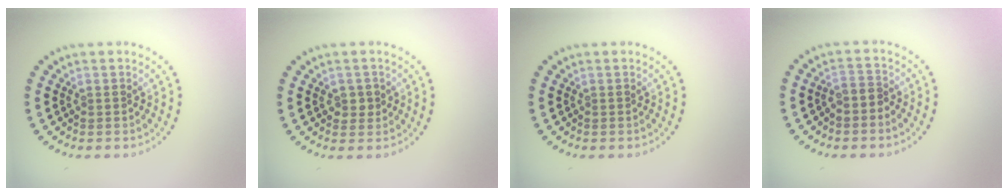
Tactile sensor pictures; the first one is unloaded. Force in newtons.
{"total": 1.5, "press": 1.4, "slide": 0.6}
{"total": 0.0}
{"total": 1.2, "press": 0.8, "slide": 0.9}